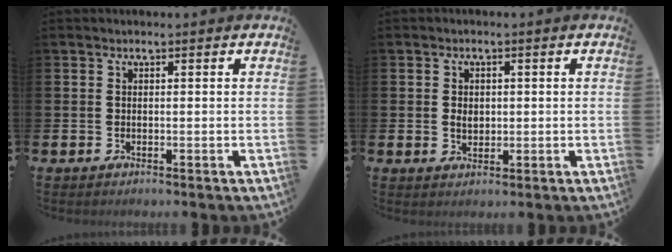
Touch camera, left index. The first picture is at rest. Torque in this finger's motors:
{"motor_torque": [0.30, 0.12, 0.06, 0.05]}